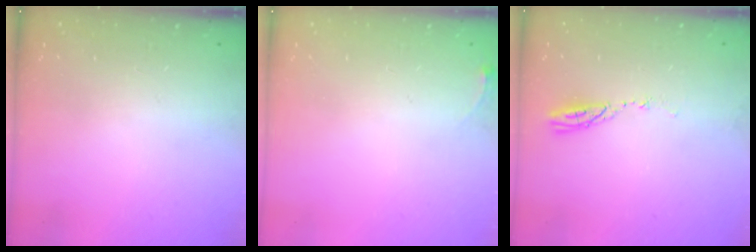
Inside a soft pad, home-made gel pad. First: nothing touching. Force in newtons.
{"total": 2.8, "press": 2.8, "slide": 0.4}
{"total": 3.8, "press": 3.8, "slide": 0.3}